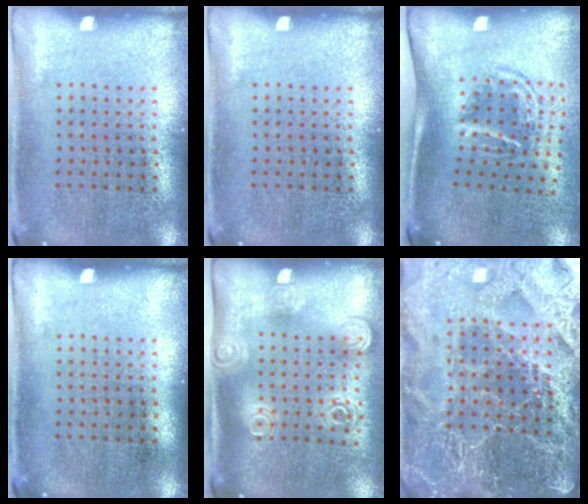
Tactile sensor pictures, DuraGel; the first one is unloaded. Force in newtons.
{"total": 0.0}
{"total": 1.8, "press": 1.1, "slide": 1.5}
{"total": 0.0}
{"total": 1.9, "press": 1.4, "slide": 1.3}
{"total": 4.9, "press": 4.5, "slide": 1.9}